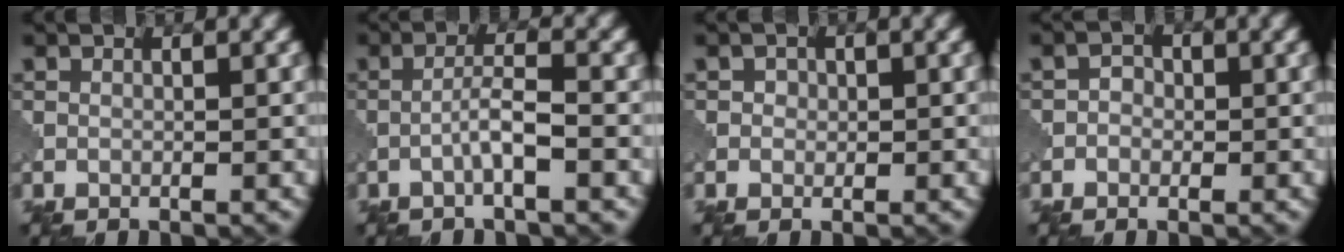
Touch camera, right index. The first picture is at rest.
{"total": 2.7, "force": [-1.1, 0.2, 2.4], "torque": [-0.044, 0.012, -0.024]}
{"total": 1.1, "force": [0.2, 1.0, 0.3], "torque": [0.000, 0.000, 0.000]}
{"total": 1.3, "force": [-0.4, 1.2, 0.4], "torque": [0.004, 0.004, -0.013]}